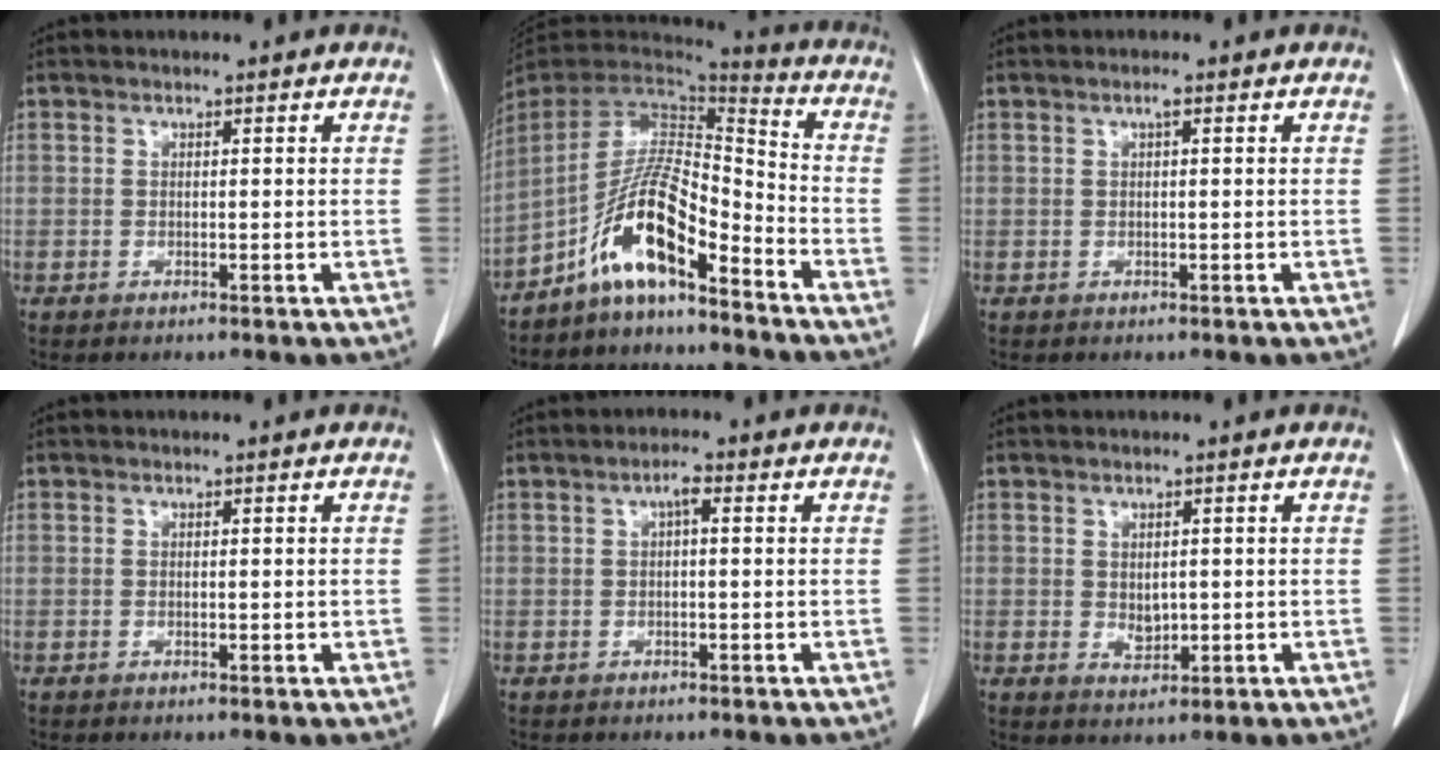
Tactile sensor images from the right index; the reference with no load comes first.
{"total": 11.4, "force": [-7.2, 2.2, 8.5], "torque": [-0.161, 0.019, -0.133]}
{"total": 0.7, "force": [0.3, 0.1, 0.7], "torque": [-0.011, 0.004, 0.003]}
{"total": 0.8, "force": [-0.1, 0.3, 0.8], "torque": [-0.010, -0.001, 0.001]}
{"total": 2.0, "force": [0.5, 0.5, 1.8], "torque": [-0.030, 0.009, 0.007]}
{"total": 2.5, "force": [0.1, 1.7, 1.8], "torque": [-0.031, -0.005, 0.010]}